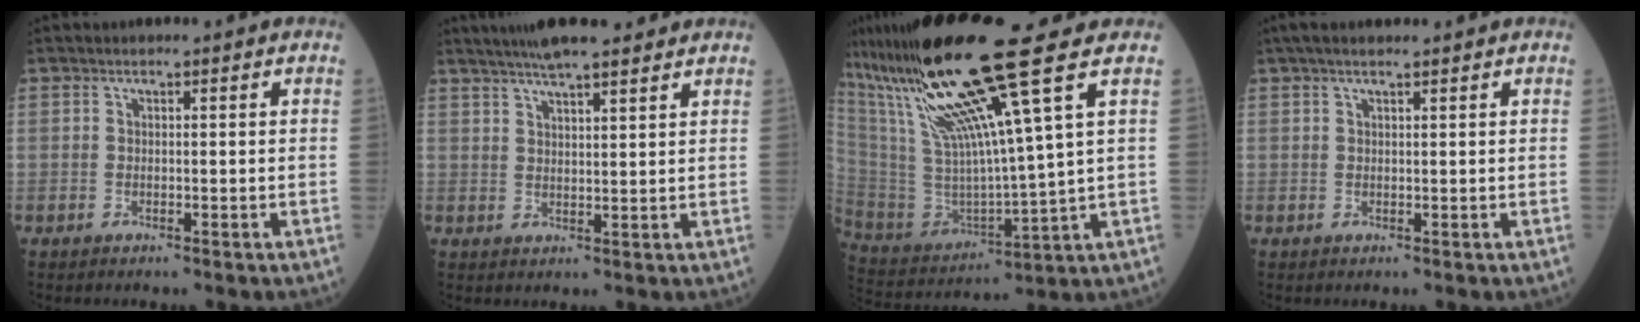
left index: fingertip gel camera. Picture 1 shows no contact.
{"total": 10.0, "force": [8.3, 1.1, 5.5], "torque": [-0.083, 0.025, 0.124]}
{"total": 20.0, "force": [12.7, -1.7, 15.3], "torque": [-0.286, -0.005, 0.237]}
{"total": 4.6, "force": [3.8, 0.3, 2.7], "torque": [-0.041, 0.032, 0.063]}